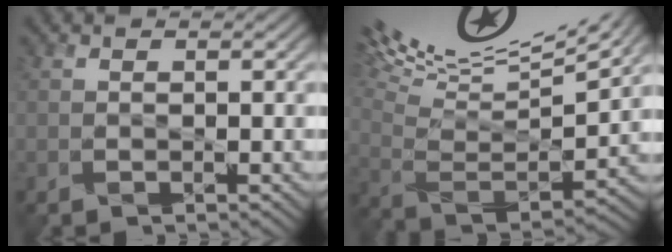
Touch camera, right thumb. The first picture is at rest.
{"total": 17.9, "force": [11.9, 4.7, 12.5], "torque": [-0.263, 0.027, 0.178]}